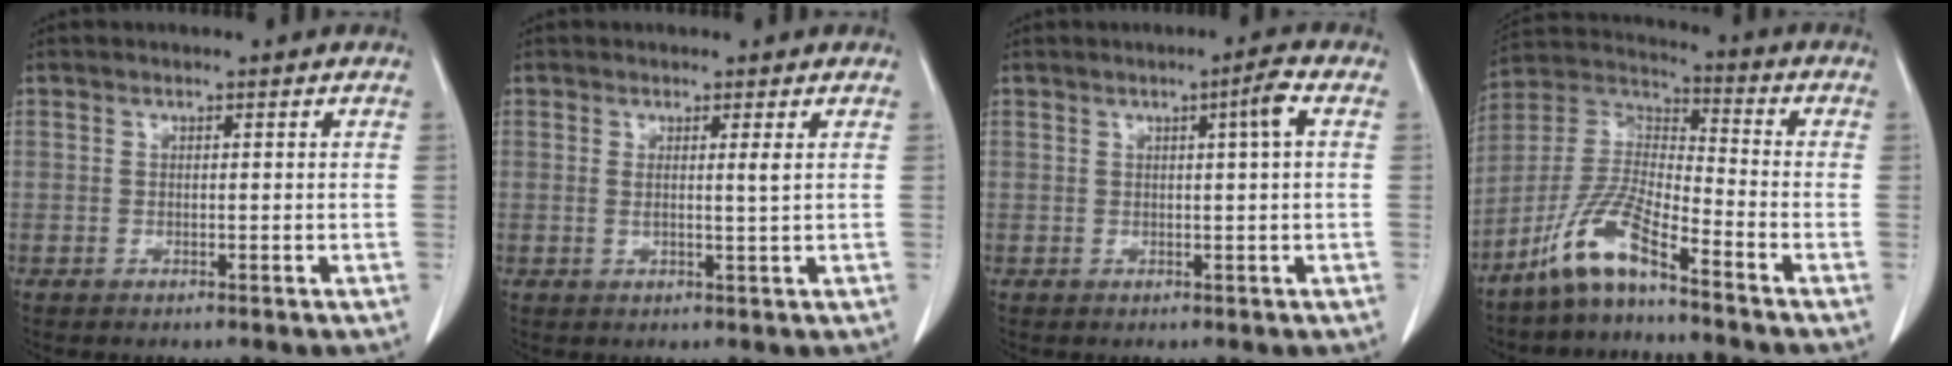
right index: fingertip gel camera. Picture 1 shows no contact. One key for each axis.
{"total": 1.6, "fx": 0.5, "fy": -0.4, "fz": 1.5, "tx": -0.029, "ty": -0.005, "tz": 0.009}
{"total": 2.9, "fx": 0.7, "fy": -0.4, "fz": 2.8, "tx": -0.044, "ty": 0.002, "tz": 0.011}
{"total": 10.2, "fx": -7.3, "fy": 1.3, "fz": 7.0, "tx": -0.159, "ty": 0.000, "tz": -0.151}